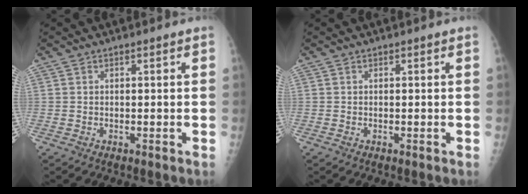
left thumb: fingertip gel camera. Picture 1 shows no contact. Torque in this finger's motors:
{"motor_torque": [0.00, 0.00, 0.00, 0.00, 0.00]}